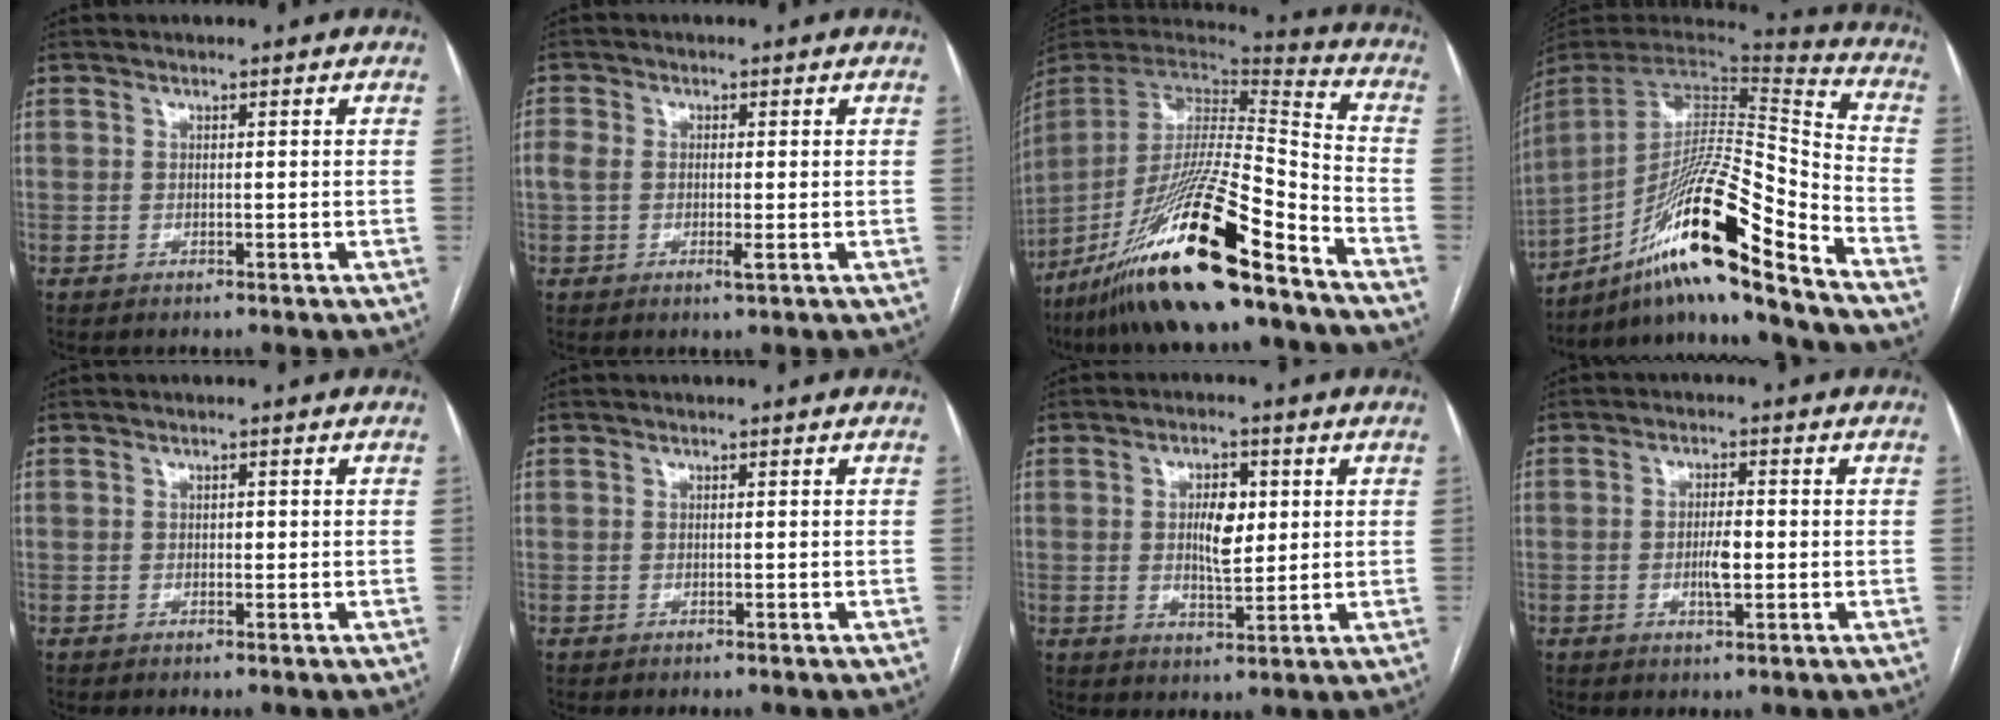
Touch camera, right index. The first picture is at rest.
{"total": 3.3, "force": [-0.5, 1.3, 3.0], "torque": [-0.065, 0.002, -0.009]}
{"total": 24.8, "force": [-16.9, 2.0, 18.1], "torque": [-0.336, -0.033, -0.305]}
{"total": 21.2, "force": [-14.4, 0.1, 15.5], "torque": [-0.270, 0.009, -0.261]}
{"total": 0.7, "force": [0.0, 0.4, 0.5], "torque": [-0.006, 0.001, -0.001]}
{"total": 0.0}
{"total": 5.9, "force": [0.9, 2.4, 5.3], "torque": [-0.089, 0.004, 0.018]}
{"total": 3.9, "force": [-0.6, 0.9, 3.7], "torque": [-0.069, -0.001, -0.009]}